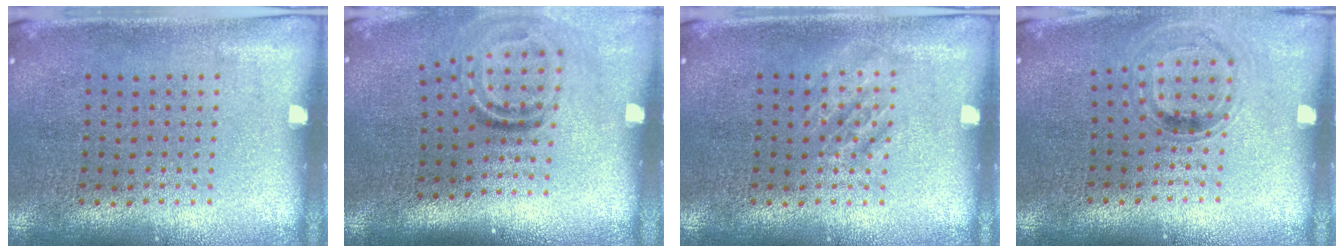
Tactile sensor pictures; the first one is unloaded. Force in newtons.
{"total": 2.0, "press": 1.1, "slide": 1.6}
{"total": 1.4, "press": 1.4, "slide": 0.2}
{"total": 0.9, "press": 0.9, "slide": 0.1}